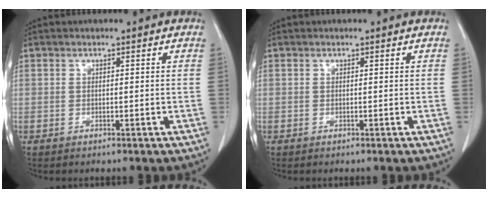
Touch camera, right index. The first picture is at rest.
{"total": 0.0}